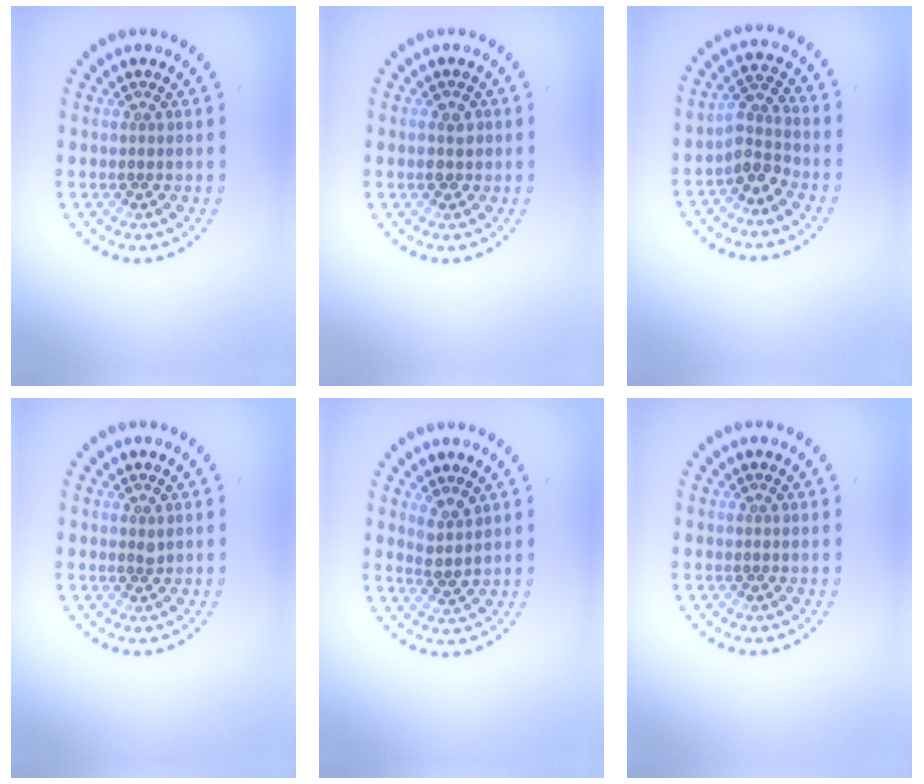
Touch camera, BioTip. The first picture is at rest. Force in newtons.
{"total": 1.5, "press": 1.5, "slide": 0.1}
{"total": 2.5, "press": 1.9, "slide": 1.6}
{"total": 0.6, "press": 0.4, "slide": 0.3}
{"total": 1.8, "press": 1.4, "slide": 1.2}
{"total": 0.0}